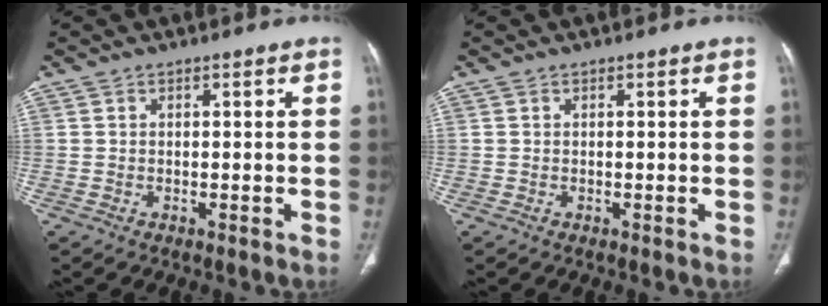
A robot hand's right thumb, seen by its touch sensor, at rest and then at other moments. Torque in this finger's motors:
{"motor_torque": [-0.08, 0.08, -0.35, 0.16, 0.00]}